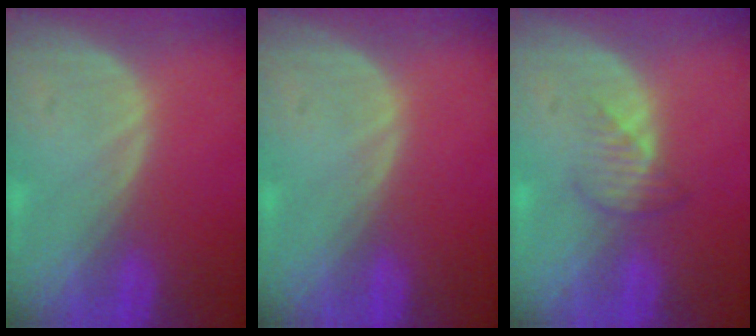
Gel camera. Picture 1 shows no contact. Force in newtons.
{"total": 0.0}
{"total": 2.5, "press": 2.5, "slide": 0.3}